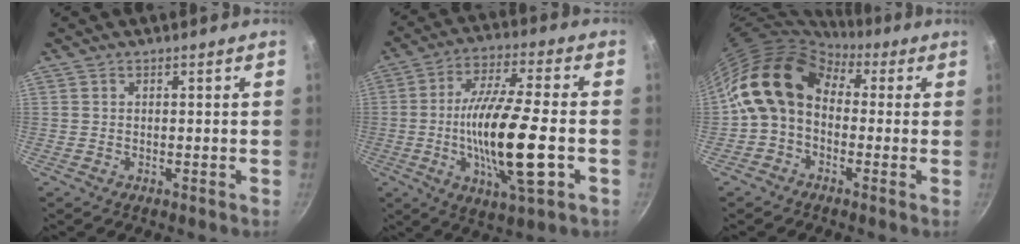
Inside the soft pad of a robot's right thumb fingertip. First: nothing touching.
{"total": 18.4, "force": [-3.5, 4.6, 17.4], "torque": [-0.318, 0.011, -0.068]}
{"total": 12.7, "force": [1.1, 9.5, 8.3], "torque": [-0.126, 0.030, -0.005]}